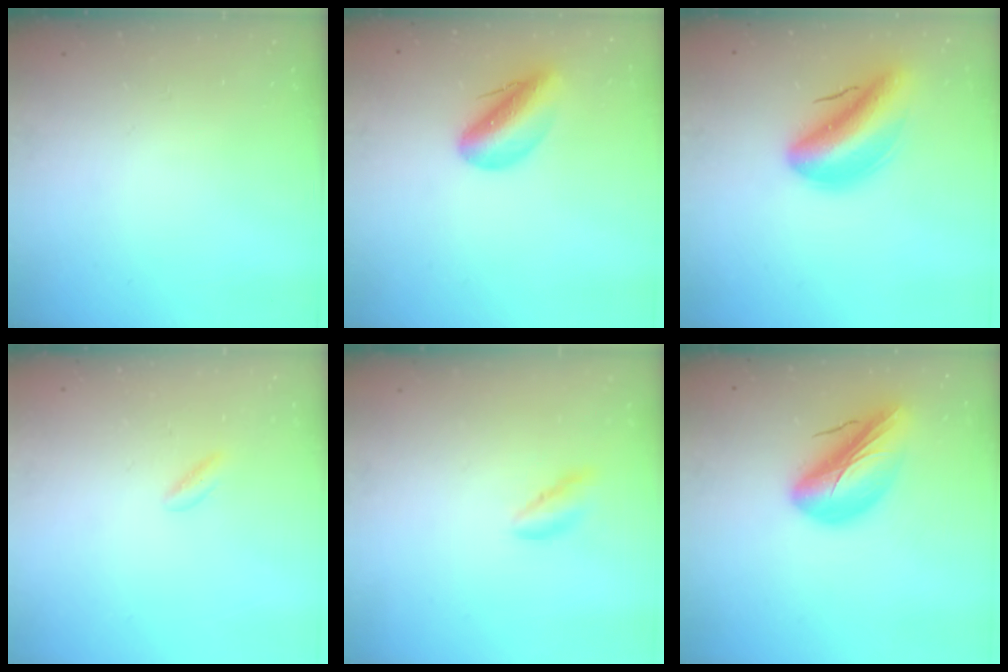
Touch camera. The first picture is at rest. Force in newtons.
{"total": 11.3, "press": 10.8, "slide": 3.3}
{"total": 10.5, "press": 10.0, "slide": 3.4}
{"total": 1.9, "press": 1.8, "slide": 0.8}
{"total": 0.0}
{"total": 14.9, "press": 14.4, "slide": 4.0}